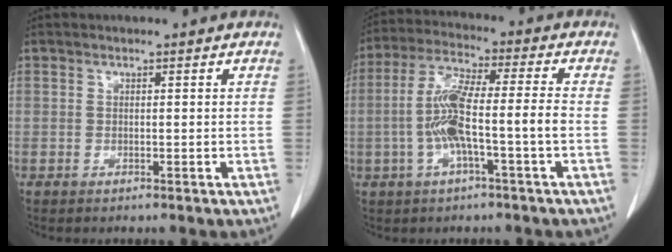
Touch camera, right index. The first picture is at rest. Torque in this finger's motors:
{"motor_torque": [1.77, -0.36, 0.90, 0.21]}